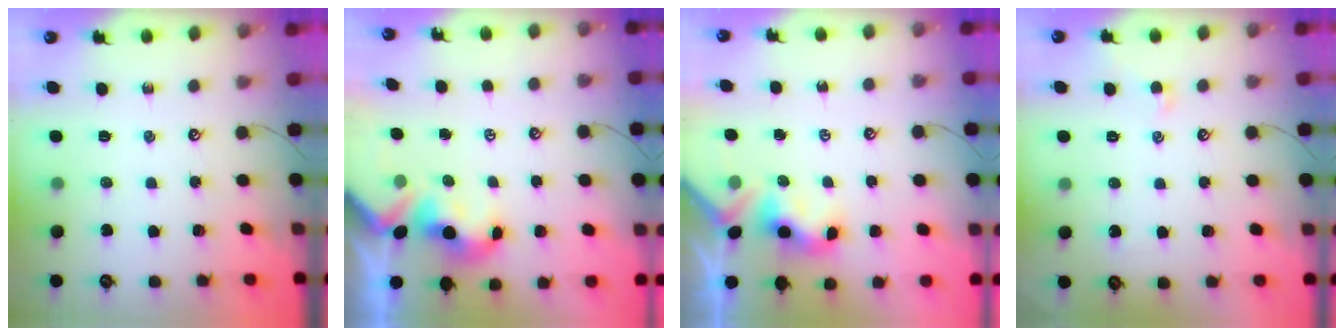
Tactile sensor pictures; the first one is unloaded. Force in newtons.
{"total": 2.1, "press": 1.9, "slide": 0.7}
{"total": 3.8, "press": 3.8, "slide": 0.2}
{"total": 0.8, "press": 0.6, "slide": 0.5}